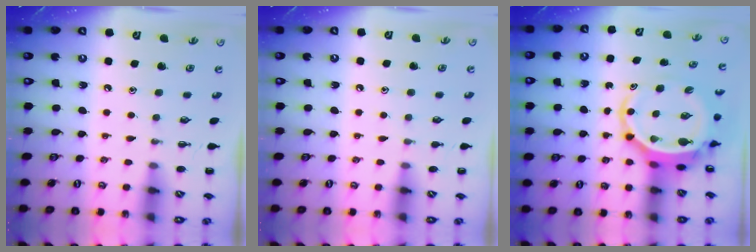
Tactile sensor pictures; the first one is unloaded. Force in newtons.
{"total": 3.8, "press": 3.5, "slide": 1.3}
{"total": 5.7, "press": 5.5, "slide": 1.5}